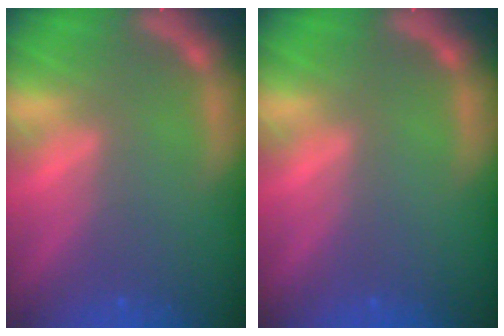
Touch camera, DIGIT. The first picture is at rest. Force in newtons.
{"total": 0.0}